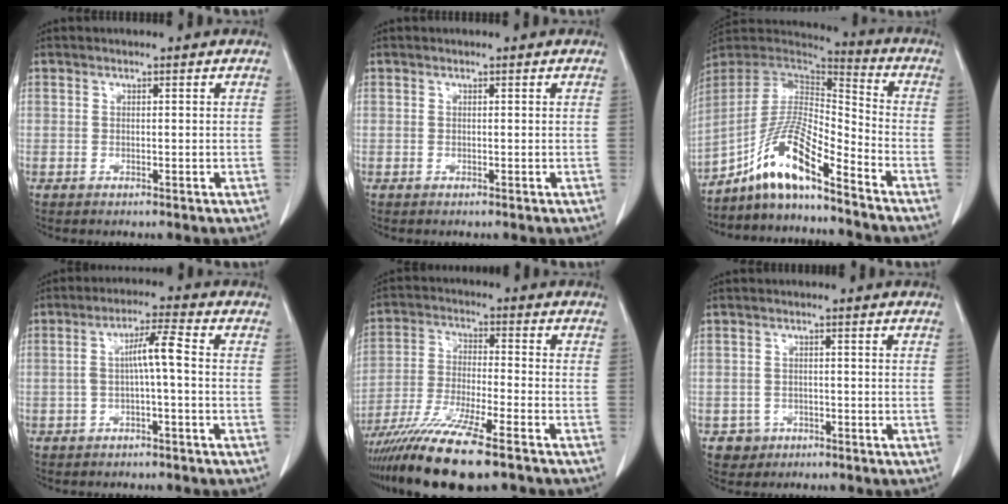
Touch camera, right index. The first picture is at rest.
{"total": 0.0}
{"total": 12.4, "force": [-8.6, 1.5, 8.8], "torque": [-0.174, 0.010, -0.161]}
{"total": 5.0, "force": [-0.3, 0.2, 5.0], "torque": [-0.087, 0.020, -0.004]}
{"total": 14.4, "force": [-10.8, 0.7, 9.5], "torque": [-0.185, -0.040, -0.190]}
{"total": 2.9, "force": [-1.3, 2.6, -0.1], "torque": [0.007, 0.013, -0.019]}